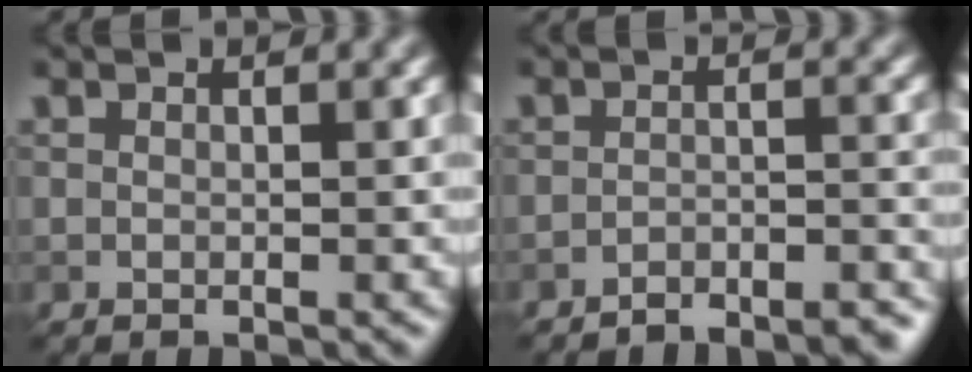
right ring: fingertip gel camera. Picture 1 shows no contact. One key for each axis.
{"total": 3.7, "fx": -3.5, "fy": 0.6, "fz": 1.0, "tx": -0.013, "ty": 0.002, "tz": -0.051}